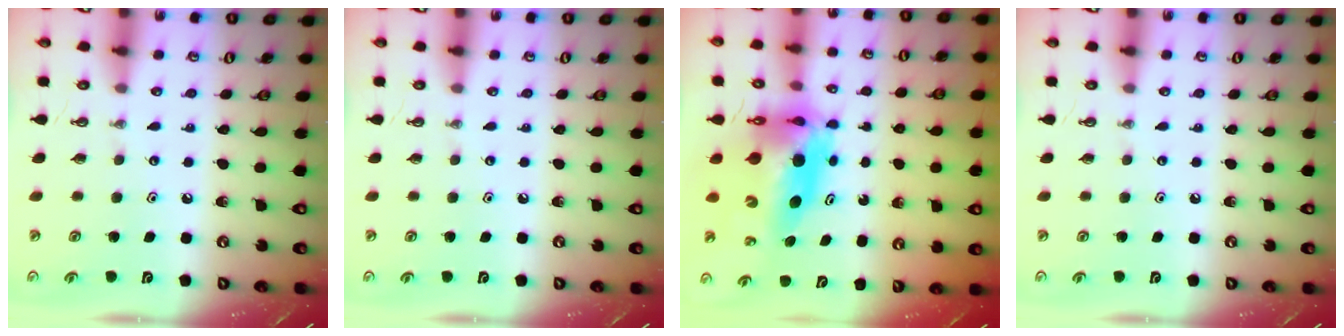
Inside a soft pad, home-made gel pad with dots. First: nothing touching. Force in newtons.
{"total": 0.0}
{"total": 11.1, "press": 11.1, "slide": 0.9}
{"total": 0.0}